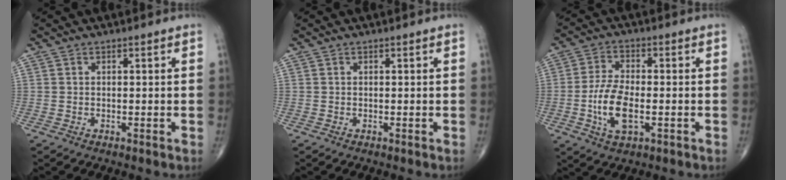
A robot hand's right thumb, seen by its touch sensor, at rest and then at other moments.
{"total": 0.0}
{"total": 9.0, "force": [-2.0, 4.1, 7.8], "torque": [-0.158, 0.006, -0.039]}